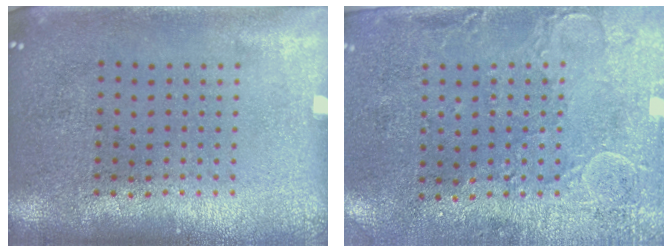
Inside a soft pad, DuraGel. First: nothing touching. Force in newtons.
{"total": 3.0, "press": 2.3, "slide": 1.9}